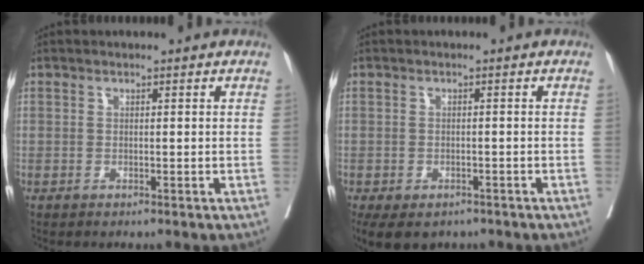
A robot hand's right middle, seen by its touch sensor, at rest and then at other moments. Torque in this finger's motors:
{"motor_torque": [1.00, -1.13, 0.13, 0.07]}